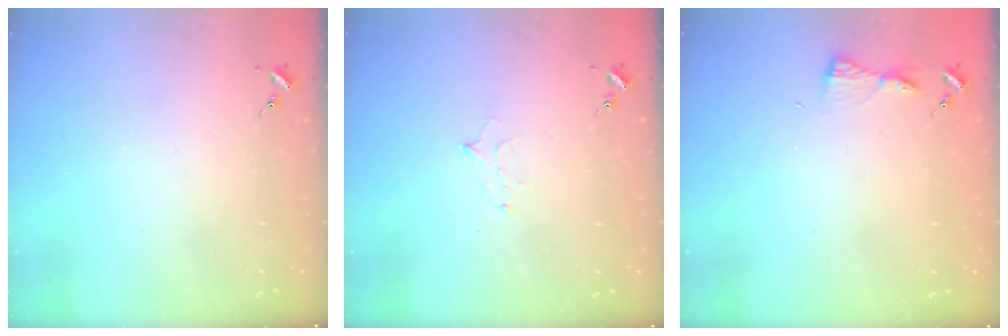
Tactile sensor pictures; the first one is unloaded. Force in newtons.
{"total": 5.8, "press": 5.7, "slide": 0.6}
{"total": 3.9, "press": 3.9, "slide": 0.4}